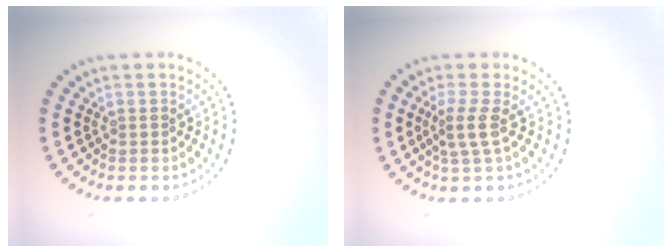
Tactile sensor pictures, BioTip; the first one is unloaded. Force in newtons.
{"total": 2.2, "press": 1.6, "slide": 1.4}